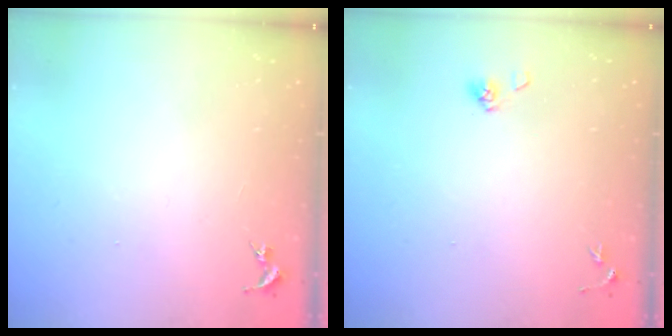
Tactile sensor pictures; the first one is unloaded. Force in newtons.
{"total": 3.9, "press": 3.5, "slide": 1.7}